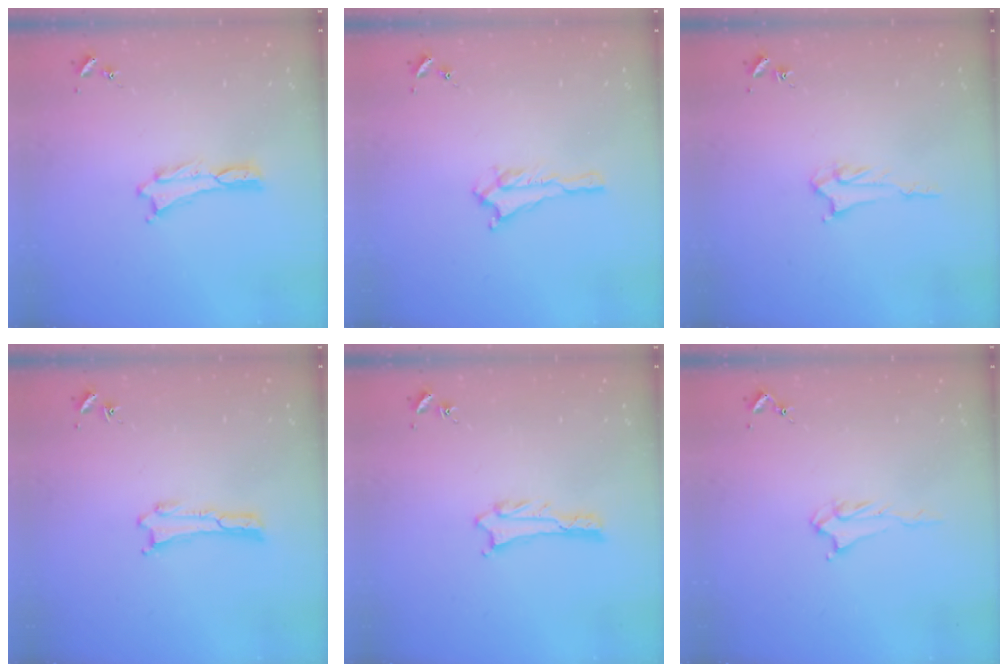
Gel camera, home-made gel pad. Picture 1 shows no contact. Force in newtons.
{"total": 1.5, "press": 1.4, "slide": 0.2}
{"total": 3.0, "press": 3.0, "slide": 0.3}
{"total": 0.0}
{"total": 1.1, "press": 1.1, "slide": 0.1}
{"total": 3.2, "press": 3.2, "slide": 0.5}